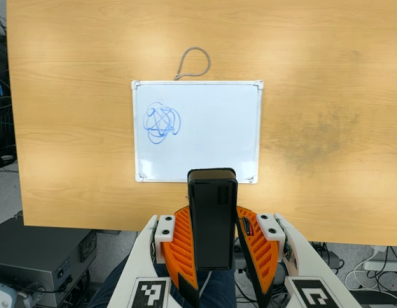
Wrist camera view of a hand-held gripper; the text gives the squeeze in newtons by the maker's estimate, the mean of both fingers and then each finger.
{"total": 5.5, "left": 5.1, "right": 6.0}